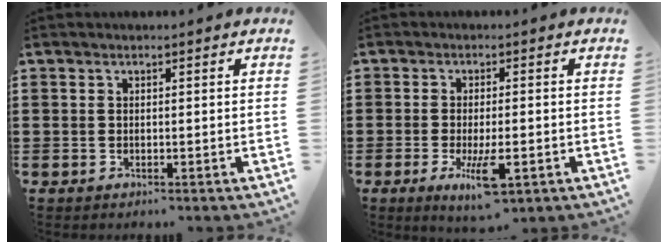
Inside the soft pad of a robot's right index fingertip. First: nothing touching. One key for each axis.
{"total": 6.4, "fx": -2.5, "fy": 1.8, "fz": 5.6, "tx": -0.114, "ty": -0.015, "tz": -0.043}